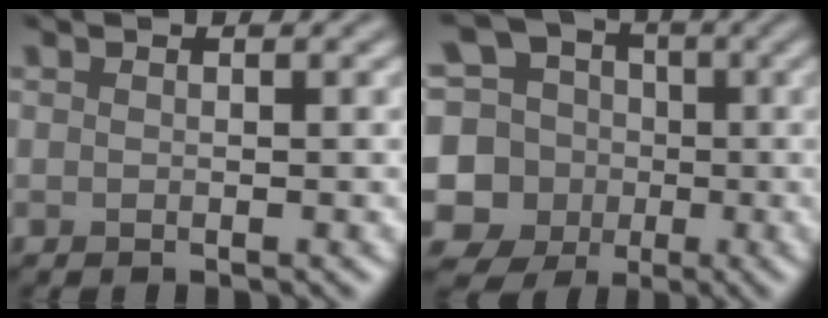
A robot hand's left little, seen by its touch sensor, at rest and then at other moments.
{"total": 12.8, "force": [-0.6, 12.1, 4.2], "torque": [-0.128, 0.020, -0.029]}